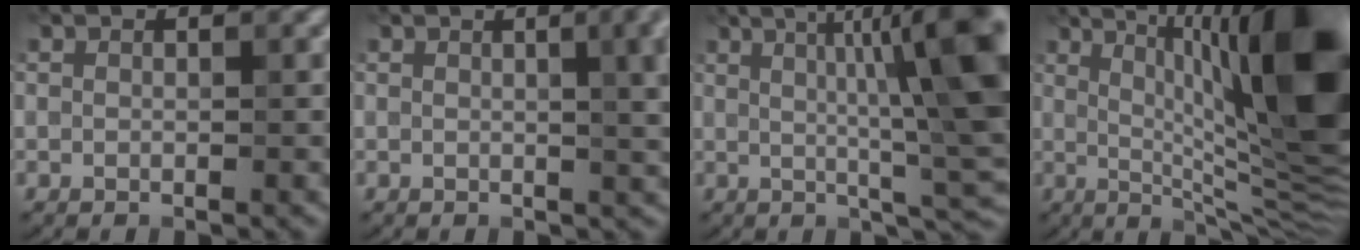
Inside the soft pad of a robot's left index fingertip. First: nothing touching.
{"total": 9.0, "force": [2.4, 4.5, 7.4], "torque": [-0.039, 0.049, 0.021]}
{"total": 12.0, "force": [2.3, 2.3, 11.6], "torque": [-0.139, 0.011, 0.039]}
{"total": 14.2, "force": [2.4, 2.8, 13.7], "torque": [-0.185, 0.010, 0.045]}